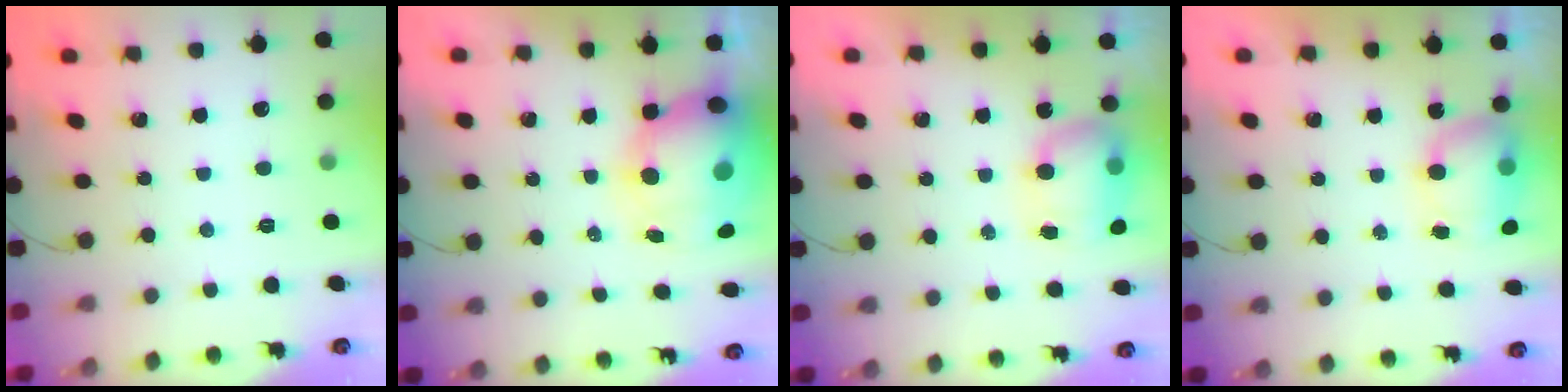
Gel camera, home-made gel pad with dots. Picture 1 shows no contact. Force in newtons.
{"total": 15.1, "press": 14.7, "slide": 3.1}
{"total": 11.8, "press": 9.3, "slide": 7.3}
{"total": 8.6, "press": 7.5, "slide": 4.2}